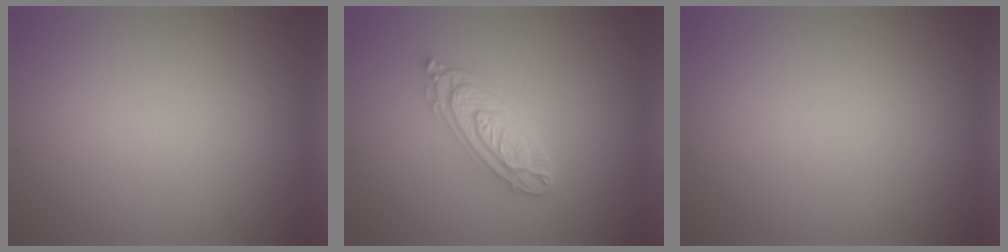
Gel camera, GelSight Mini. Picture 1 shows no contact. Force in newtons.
{"total": 4.0, "press": 4.0, "slide": 0.6}
{"total": 0.0}